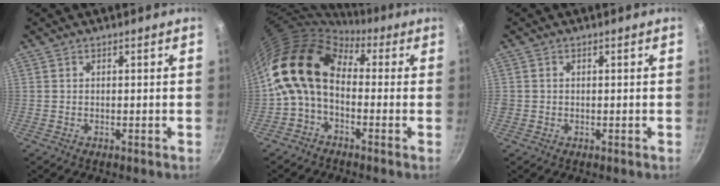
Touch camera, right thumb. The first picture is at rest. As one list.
[{"total": 13.2, "force": [0.3, 8.9, 9.7], "torque": [-0.160, 0.030, -0.020]}, {"total": 0.8, "force": [-0.1, 0.8, 0.2], "torque": [-0.002, 0.001, -0.002]}]